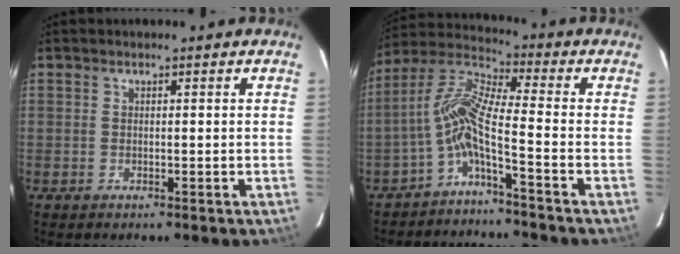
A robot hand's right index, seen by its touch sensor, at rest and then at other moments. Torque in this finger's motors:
{"motor_torque": [1.14, -0.52, 0.54, 0.17]}